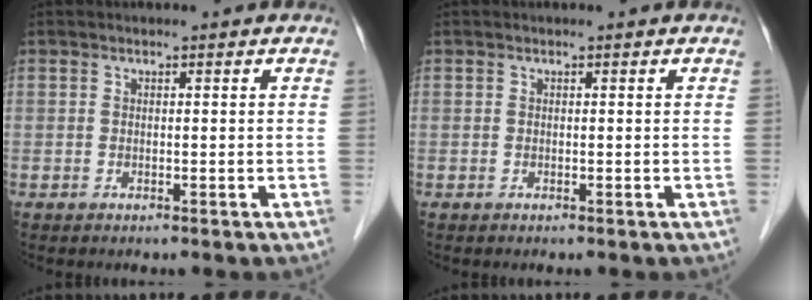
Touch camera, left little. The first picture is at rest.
{"total": 0.0}